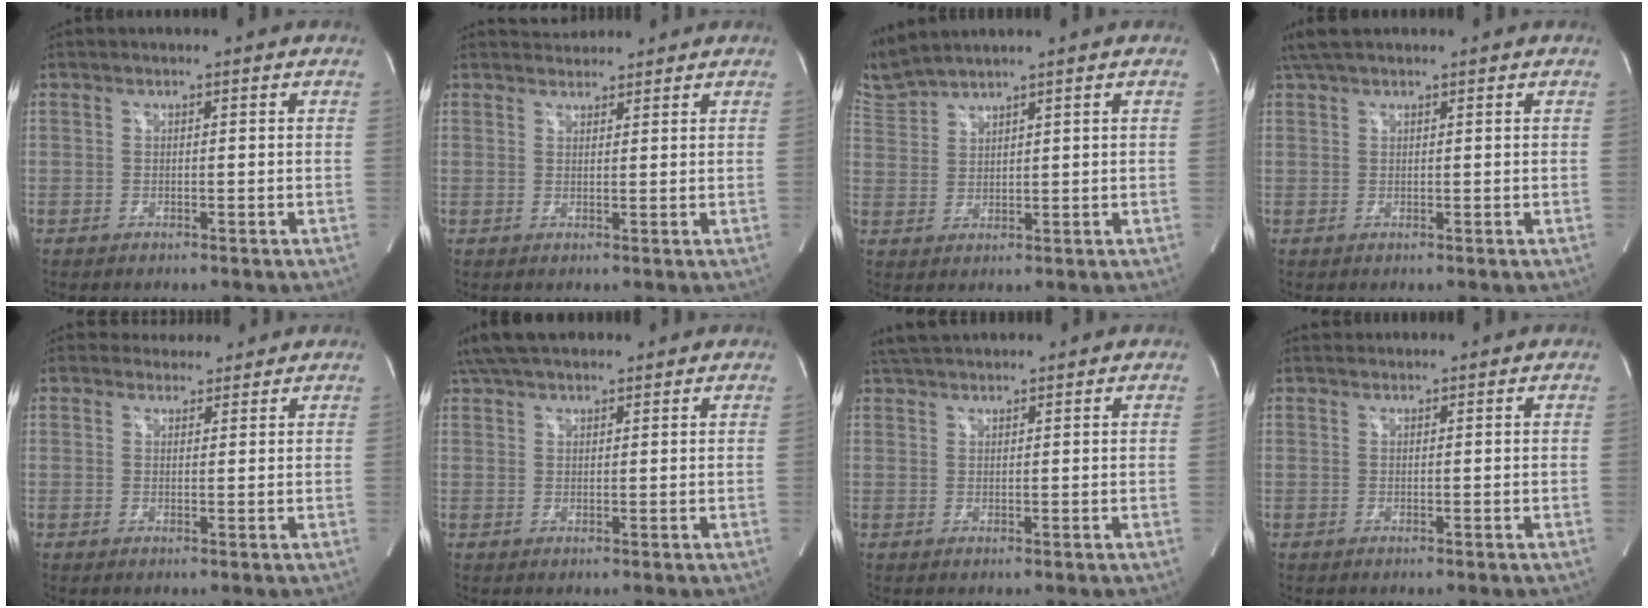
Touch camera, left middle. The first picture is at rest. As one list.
[{"total": 3.0, "force": [2.9, 0.8, 0.0], "torque": [-0.003, 0.021, 0.047]}, {"total": 5.2, "force": [5.0, -0.7, 1.0], "torque": [-0.043, 0.014, 0.114]}, {"total": 4.4, "force": [3.6, 1.2, 2.4], "torque": [-0.049, 0.034, 0.068]}, {"total": 3.4, "force": [3.0, 1.4, -0.1], "torque": [0.003, 0.010, 0.041]}, {"total": 9.4, "force": [7.8, 3.0, 4.3], "torque": [-0.069, 0.045, 0.135]}, {"total": 4.8, "force": [4.3, 1.1, 1.8], "torque": [-0.034, 0.035, 0.078]}, {"total": 1.2, "force": [1.1, 0.3, -0.1], "torque": [-0.005, 0.018, 0.022]}]